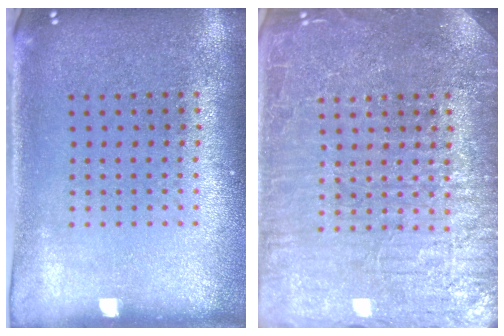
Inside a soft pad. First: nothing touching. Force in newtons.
{"total": 7.2, "press": 7.1, "slide": 1.1}